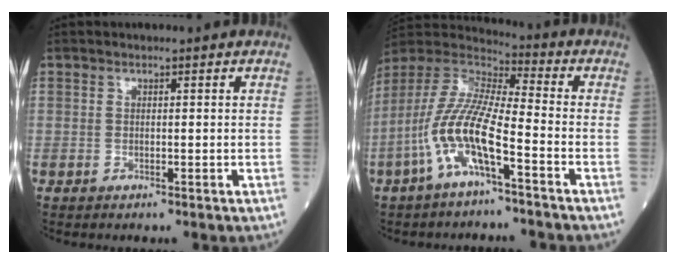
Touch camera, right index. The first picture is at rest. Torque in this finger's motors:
{"motor_torque": [1.49, -0.65, 1.05, 0.21]}